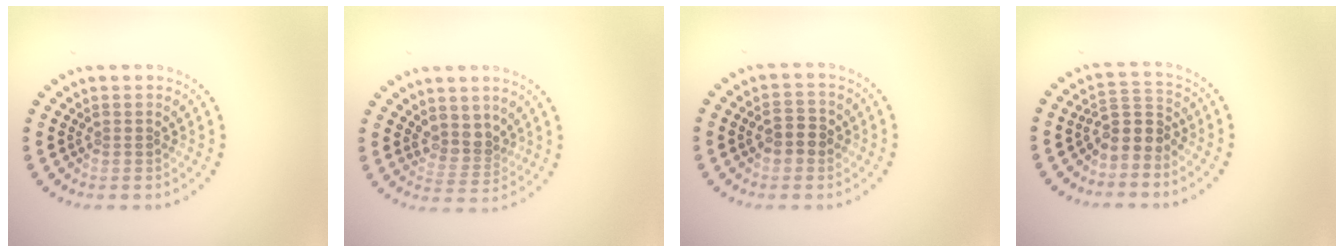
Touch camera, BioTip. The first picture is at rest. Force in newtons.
{"total": 2.5, "press": 2.0, "slide": 1.5}
{"total": 2.3, "press": 2.3, "slide": 0.2}
{"total": 2.9, "press": 2.3, "slide": 1.8}